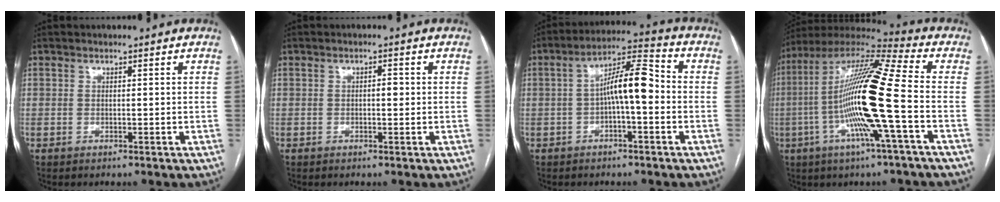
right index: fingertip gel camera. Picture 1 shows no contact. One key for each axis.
{"total": 1.5, "fx": 0.0, "fy": 0.7, "fz": 1.4, "tx": -0.020, "ty": 0.003, "tz": -0.002}
{"total": 9.0, "fx": -0.7, "fy": 2.1, "fz": 8.7, "tx": -0.151, "ty": 0.032, "tz": -0.016}
{"total": 18.9, "fx": -3.3, "fy": -0.2, "fz": 18.6, "tx": -0.355, "ty": 0.000, "tz": -0.077}